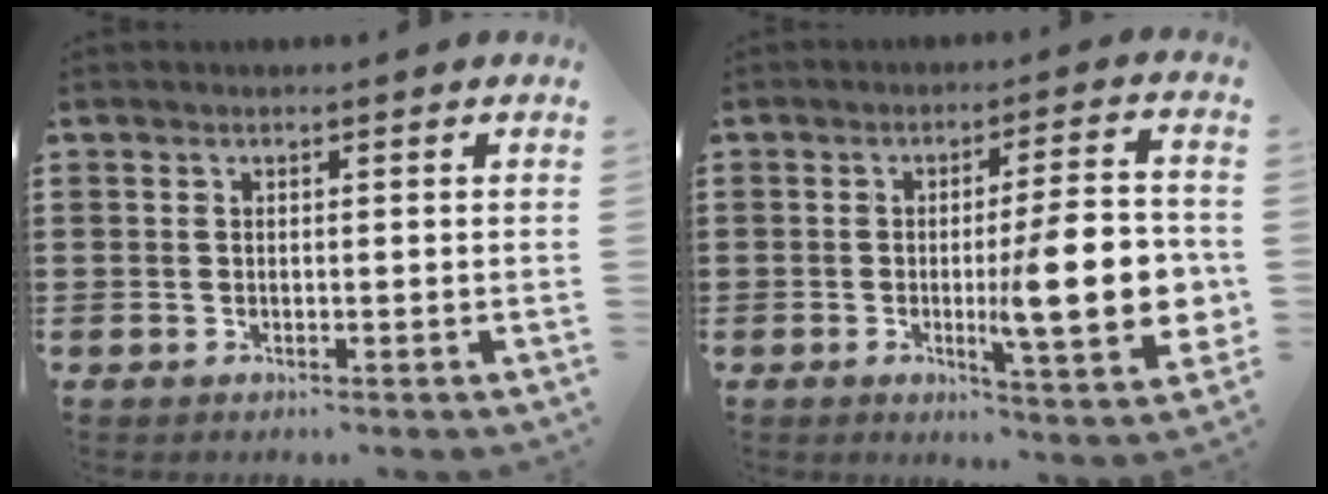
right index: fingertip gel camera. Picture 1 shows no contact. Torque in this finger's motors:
{"motor_torque": [2.14, 0.00, 1.05, 0.21]}